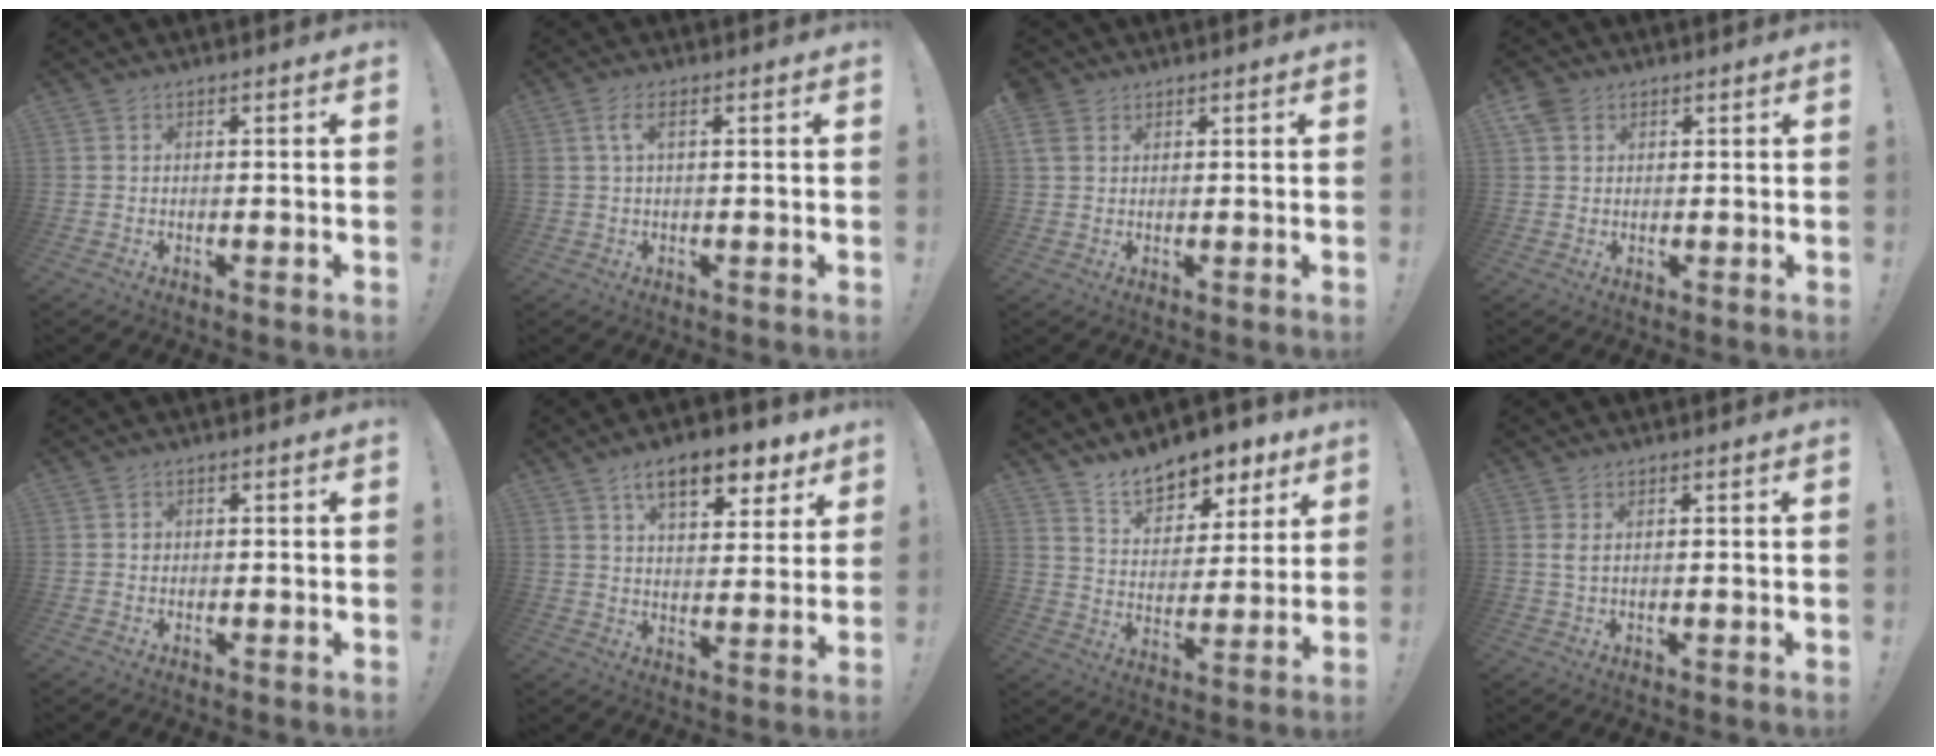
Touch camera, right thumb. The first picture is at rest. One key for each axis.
{"total": 3.6, "fx": 1.0, "fy": 1.2, "fz": 3.3, "tx": -0.058, "ty": 0.004, "tz": 0.017}
{"total": 3.5, "fx": 2.0, "fy": 2.4, "fz": 1.6, "tx": -0.027, "ty": -0.002, "tz": 0.040}
{"total": 5.4, "fx": 2.6, "fy": 4.4, "fz": 1.8, "tx": -0.022, "ty": -0.010, "tz": 0.050}
{"total": 0.9, "fx": -0.1, "fy": 0.9, "fz": 0.1, "tx": 0.003, "ty": 0.003, "tz": -0.003}
{"total": 12.8, "fx": 7.8, "fy": 5.5, "fz": 8.6, "tx": -0.120, "ty": -0.041, "tz": 0.131}
{"total": 11.8, "fx": 9.9, "fy": 5.4, "fz": 3.6, "tx": -0.058, "ty": -0.070, "tz": 0.183}
{"total": 2.0, "fx": 0.9, "fy": 0.2, "fz": 1.8, "tx": -0.029, "ty": -0.002, "tz": 0.015}